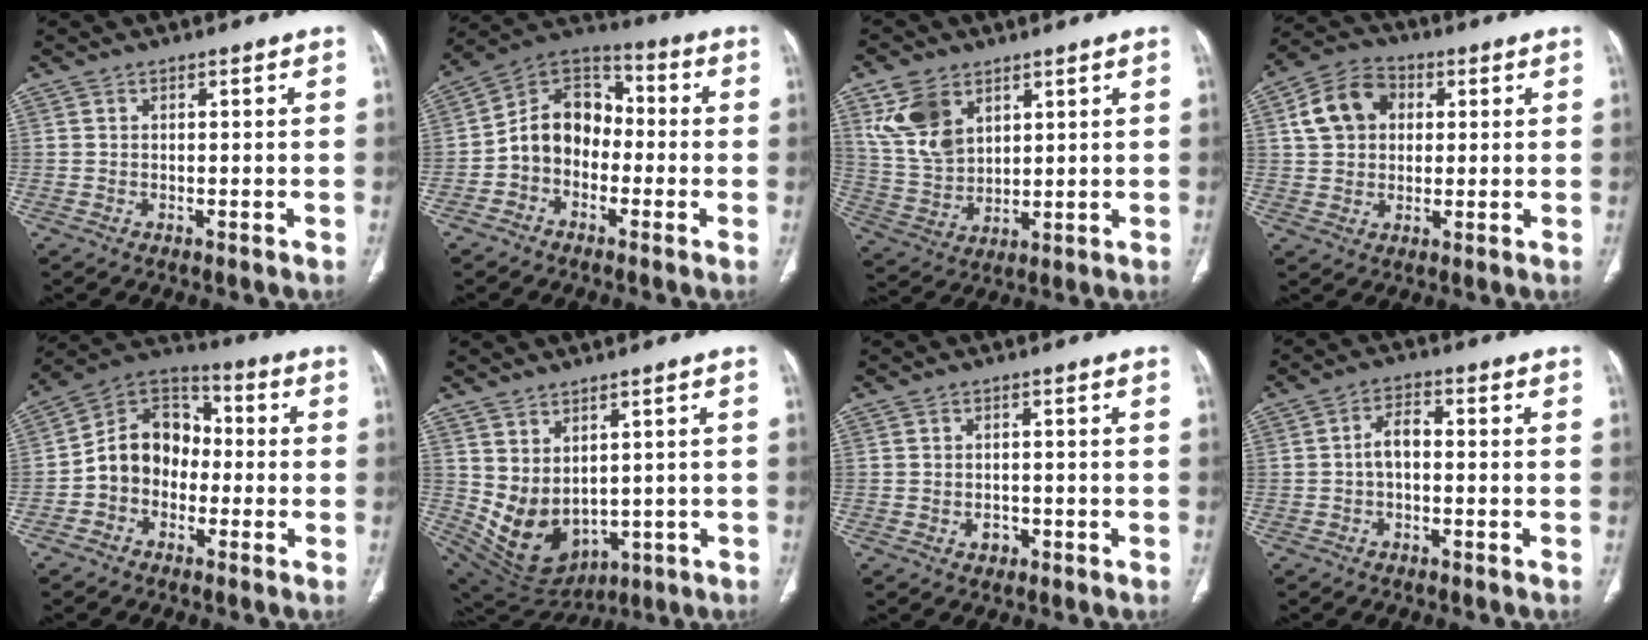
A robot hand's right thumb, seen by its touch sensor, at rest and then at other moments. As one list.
[{"total": 11.3, "force": [-2.3, 9.0, 6.5], "torque": [-0.084, 0.048, -0.058]}, {"total": 11.2, "force": [5.6, 7.2, 6.5], "torque": [-0.112, -0.020, 0.126]}, {"total": 10.0, "force": [2.4, 7.8, 5.8], "torque": [-0.090, 0.012, 0.037]}, {"total": 12.0, "force": [-2.1, 9.8, 6.7], "torque": [-0.082, 0.043, -0.054]}, {"total": 10.9, "force": [1.1, 7.5, 7.8], "torque": [-0.124, -0.018, 0.063]}, {"total": 1.9, "force": [-0.8, 1.5, 0.9], "torque": [-0.005, 0.005, -0.008]}, {"total": 3.8, "force": [-0.6, 2.1, 3.2], "torque": [-0.052, 0.018, -0.018]}]